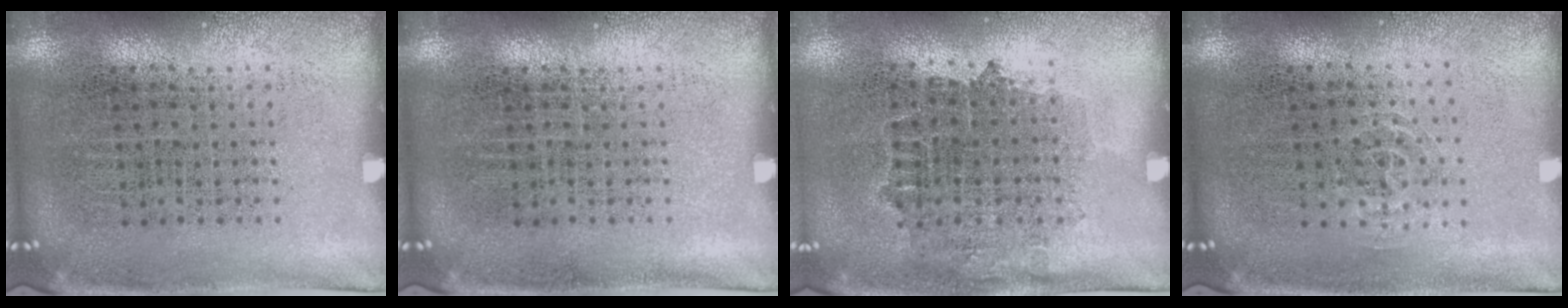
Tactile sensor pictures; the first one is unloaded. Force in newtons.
{"total": 0.0}
{"total": 0.8, "press": 0.8, "slide": 0.4}
{"total": 0.9, "press": 0.5, "slide": 0.8}